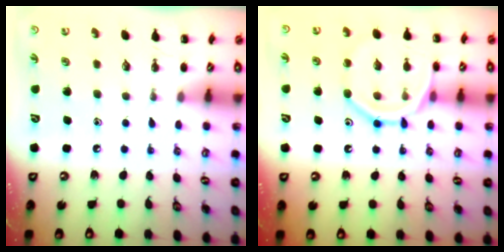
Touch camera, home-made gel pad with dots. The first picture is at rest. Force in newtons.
{"total": 13.8, "press": 13.8, "slide": 1.4}